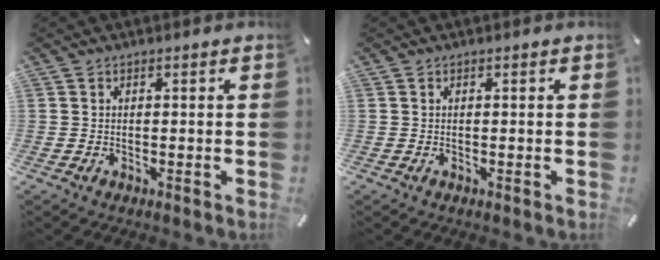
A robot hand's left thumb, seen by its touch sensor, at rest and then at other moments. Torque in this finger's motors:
{"motor_torque": [0.00, 0.00, 0.00, 0.00, 0.00]}